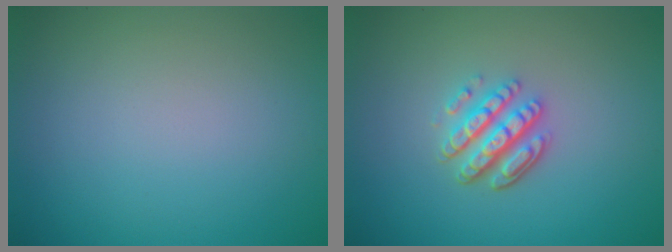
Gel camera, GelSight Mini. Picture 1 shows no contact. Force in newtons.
{"total": 3.9, "press": 3.1, "slide": 2.3}